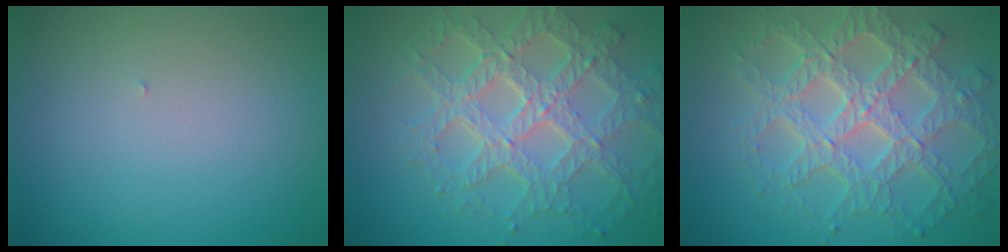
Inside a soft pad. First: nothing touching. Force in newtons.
{"total": 7.8, "press": 5.6, "slide": 5.3}
{"total": 7.8, "press": 6.2, "slide": 4.8}